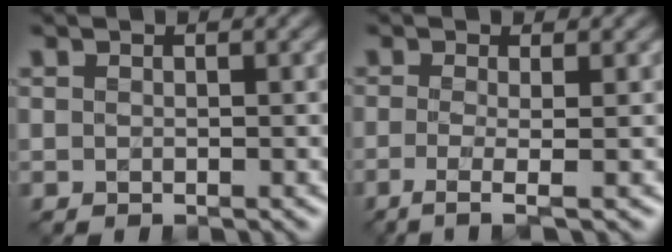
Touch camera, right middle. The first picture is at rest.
{"total": 3.1, "force": [-0.8, 0.9, 2.9], "torque": [-0.045, -0.010, -0.021]}